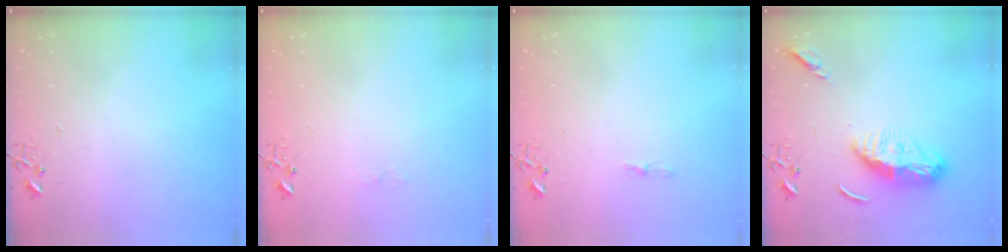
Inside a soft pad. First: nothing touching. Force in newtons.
{"total": 3.5, "press": 3.4, "slide": 0.6}
{"total": 3.2, "press": 3.2, "slide": 0.5}
{"total": 13.1, "press": 13.0, "slide": 1.1}